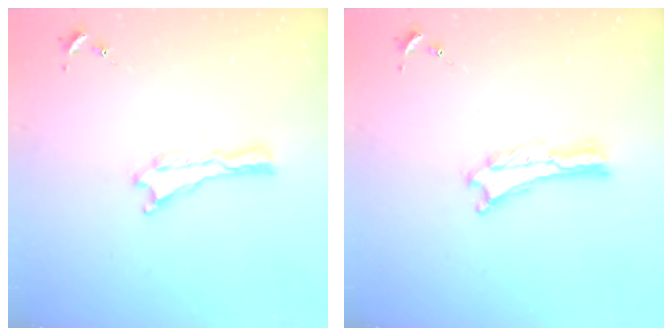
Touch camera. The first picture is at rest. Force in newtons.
{"total": 0.0}